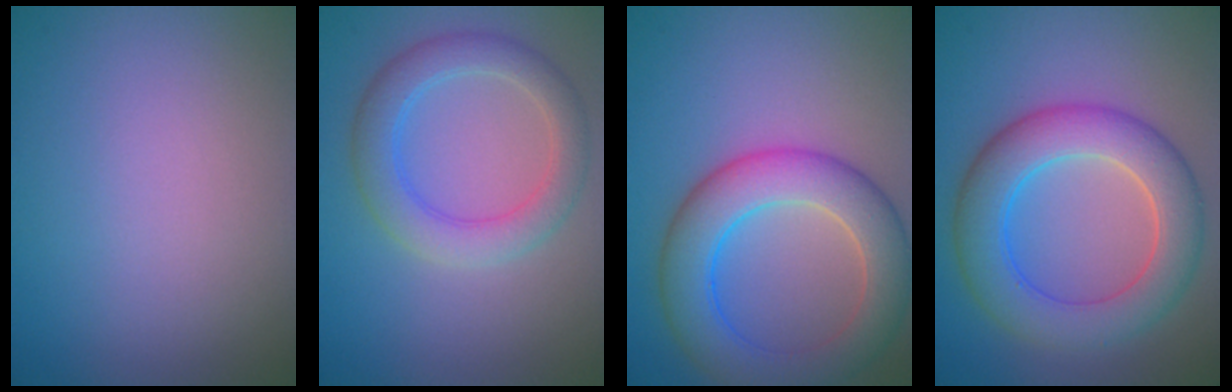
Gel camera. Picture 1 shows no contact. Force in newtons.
{"total": 4.2, "press": 4.2, "slide": 0.3}
{"total": 7.4, "press": 7.4, "slide": 0.2}
{"total": 7.2, "press": 7.2, "slide": 0.3}